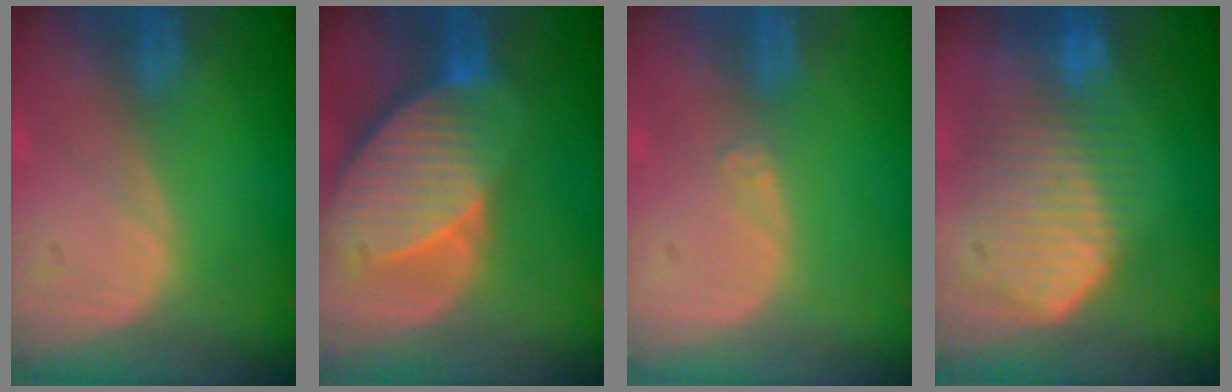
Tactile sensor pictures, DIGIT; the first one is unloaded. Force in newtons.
{"total": 10.5, "press": 9.2, "slide": 5.0}
{"total": 0.9, "press": 0.7, "slide": 0.6}
{"total": 10.5, "press": 9.2, "slide": 5.1}